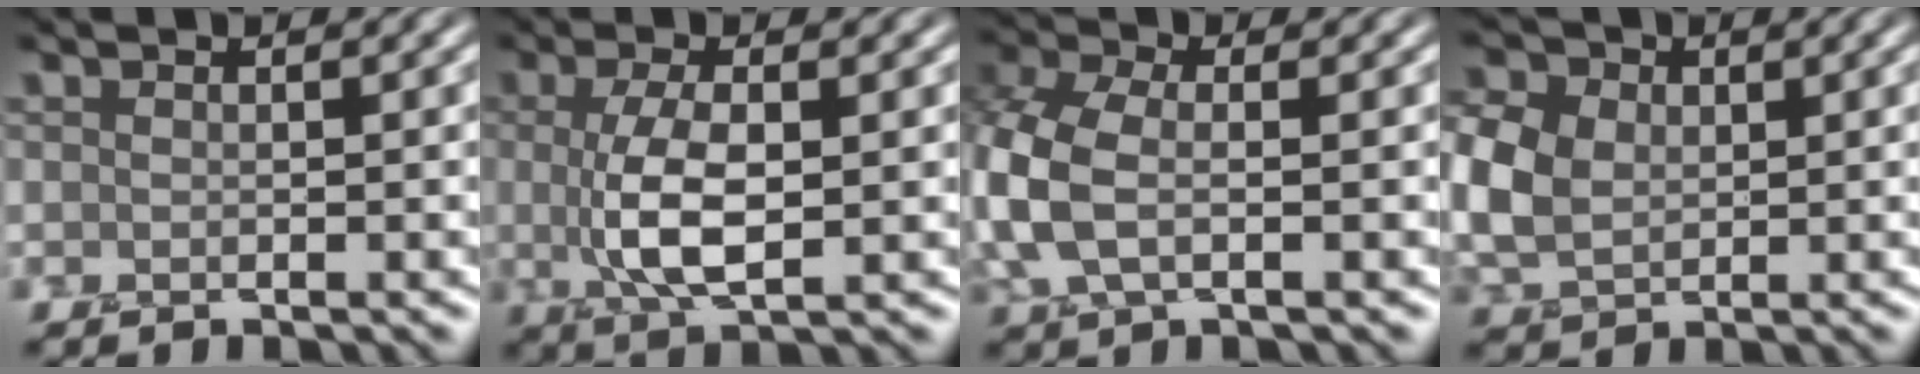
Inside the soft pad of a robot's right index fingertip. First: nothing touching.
{"total": 5.1, "force": [-0.1, 1.8, 4.7], "torque": [-0.106, -0.003, -0.003]}
{"total": 6.6, "force": [-0.5, 3.9, 5.3], "torque": [-0.142, 0.001, -0.018]}
{"total": 6.4, "force": [0.6, 5.0, 4.0], "torque": [-0.115, 0.010, 0.007]}